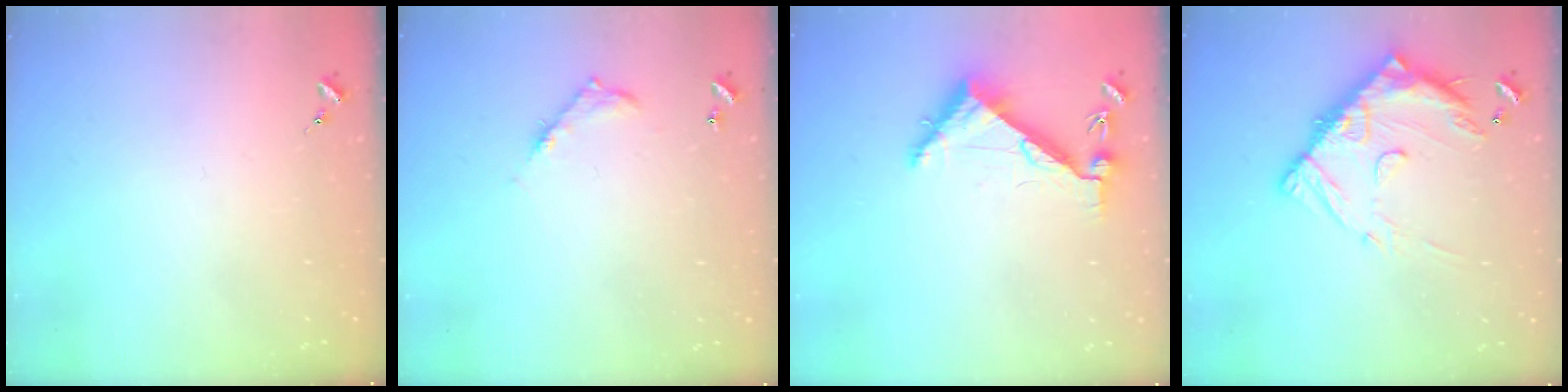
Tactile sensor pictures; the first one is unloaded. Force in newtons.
{"total": 7.1, "press": 7.1, "slide": 0.5}
{"total": 6.3, "press": 6.2, "slide": 0.7}
{"total": 16.1, "press": 16.0, "slide": 1.3}